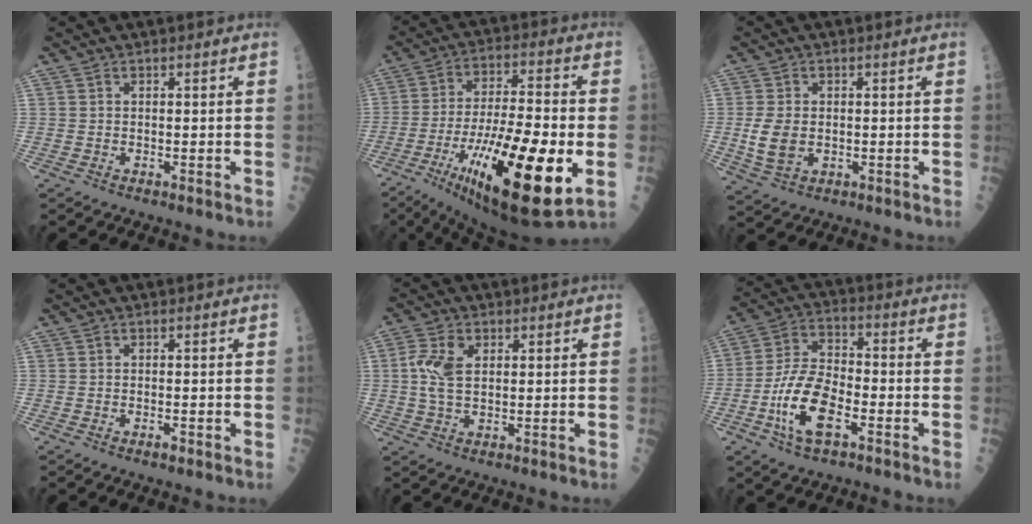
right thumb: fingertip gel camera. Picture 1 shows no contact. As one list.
[{"total": 27.3, "force": [-7.8, 7.4, 25.1], "torque": [-0.445, -0.019, -0.117]}, {"total": 6.0, "force": [-0.4, 4.0, 4.5], "torque": [-0.086, -0.004, 0.000]}, {"total": 0.9, "force": [-0.5, 0.3, 0.6], "torque": [-0.006, 0.002, -0.009]}, {"total": 6.3, "force": [1.2, 3.7, 5.0], "torque": [-0.111, 0.005, 0.023]}, {"total": 13.0, "force": [-4.8, 5.9, 10.6], "torque": [-0.205, 0.030, -0.092]}]